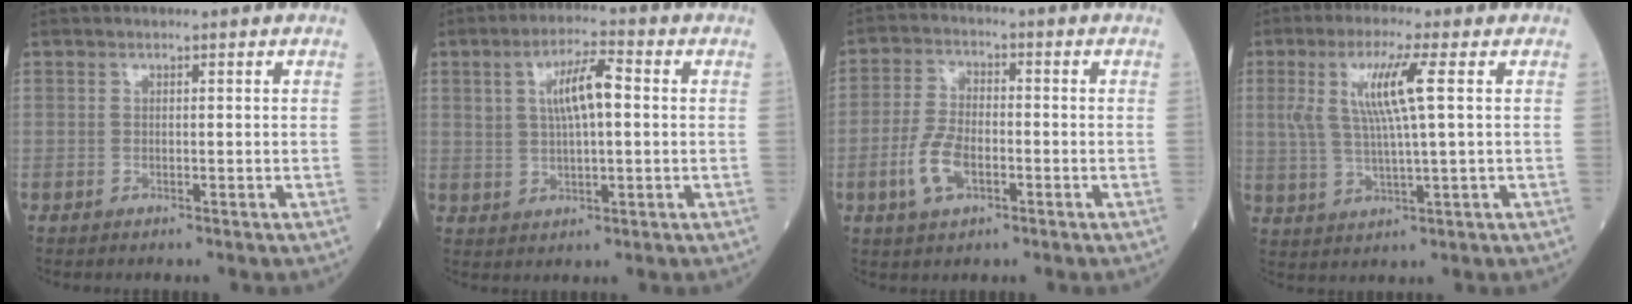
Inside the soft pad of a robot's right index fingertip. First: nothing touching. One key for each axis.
{"total": 7.1, "fx": 1.5, "fy": 1.9, "fz": 6.7, "tx": -0.124, "ty": 0.014, "tz": 0.029}
{"total": 6.6, "fx": -2.4, "fy": 3.0, "fz": 5.3, "tx": -0.123, "ty": 0.000, "tz": -0.046}
{"total": 8.3, "fx": 2.1, "fy": 0.0, "fz": 8.1, "tx": -0.173, "ty": 0.006, "tz": 0.044}